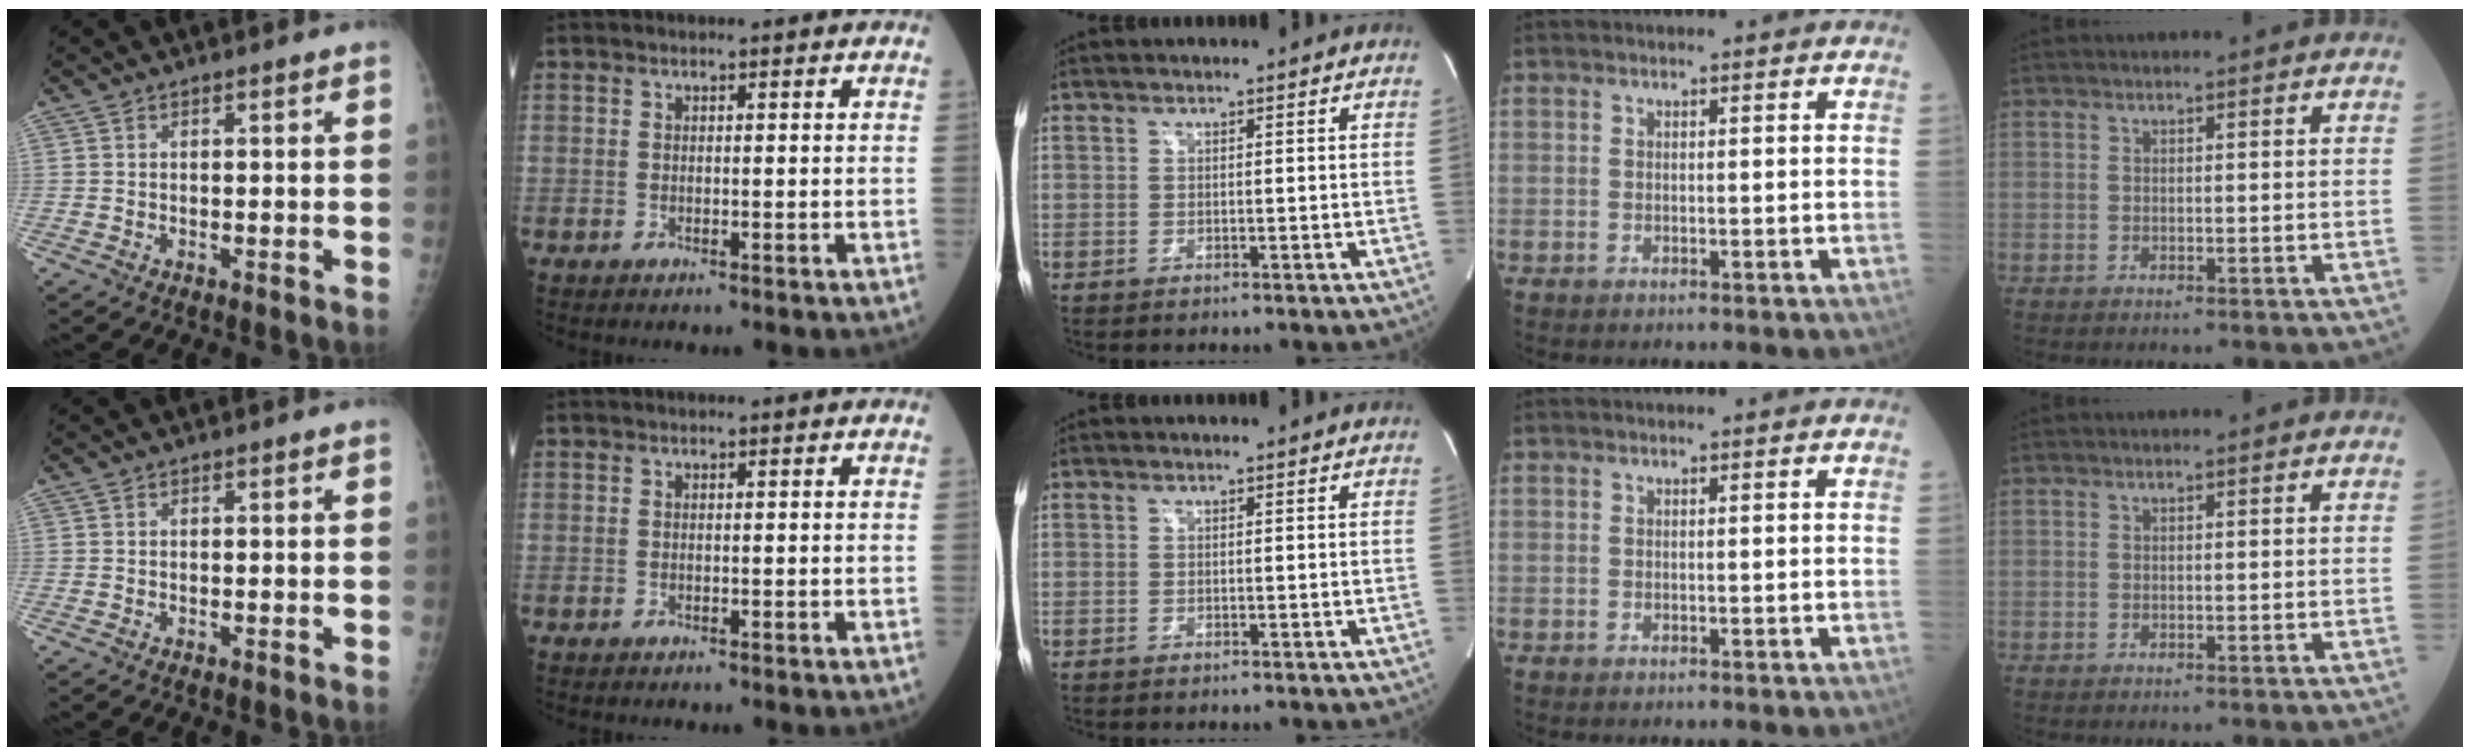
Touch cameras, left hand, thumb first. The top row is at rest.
{}